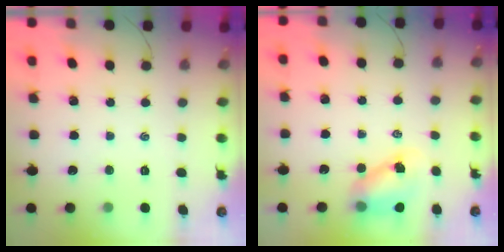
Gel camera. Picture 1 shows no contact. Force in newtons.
{"total": 6.8, "press": 6.7, "slide": 1.1}